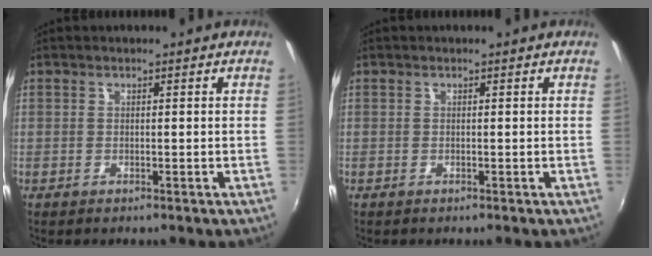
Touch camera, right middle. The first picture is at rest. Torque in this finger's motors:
{"motor_torque": [0.16, -0.07, 0.04, 0.01]}